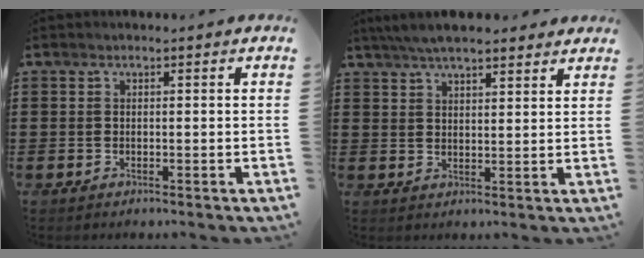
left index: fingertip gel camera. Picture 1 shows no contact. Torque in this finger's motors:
{"motor_torque": [2.14, 0.00, 0.34, 0.04]}